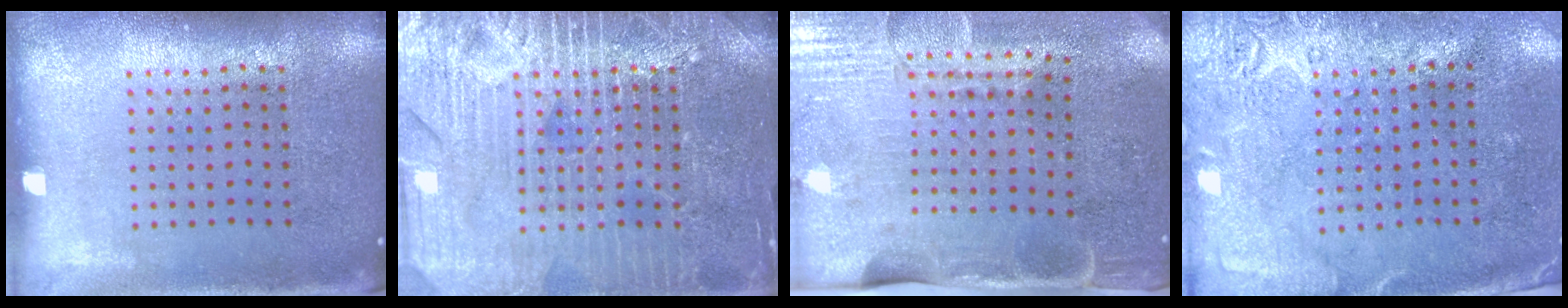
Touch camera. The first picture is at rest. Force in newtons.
{"total": 6.8, "press": 6.7, "slide": 1.0}
{"total": 4.3, "press": 3.6, "slide": 2.4}
{"total": 2.7, "press": 2.2, "slide": 1.6}